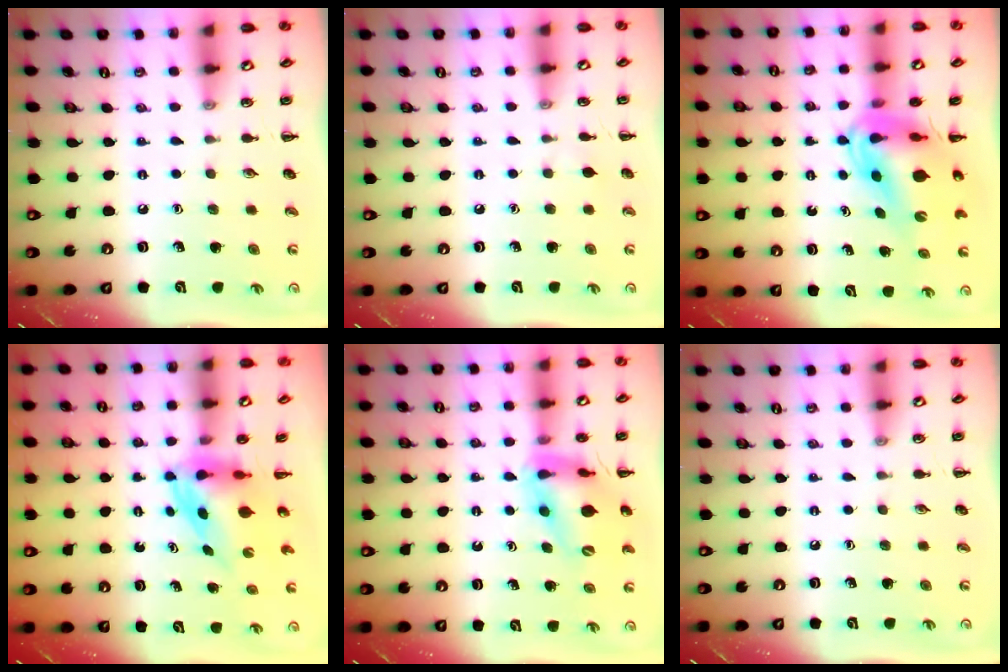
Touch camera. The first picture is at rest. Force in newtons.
{"total": 2.8, "press": 2.6, "slide": 1.1}
{"total": 10.8, "press": 10.3, "slide": 3.4}
{"total": 4.0, "press": 3.9, "slide": 1.0}
{"total": 14.8, "press": 14.3, "slide": 3.5}
{"total": 0.0}